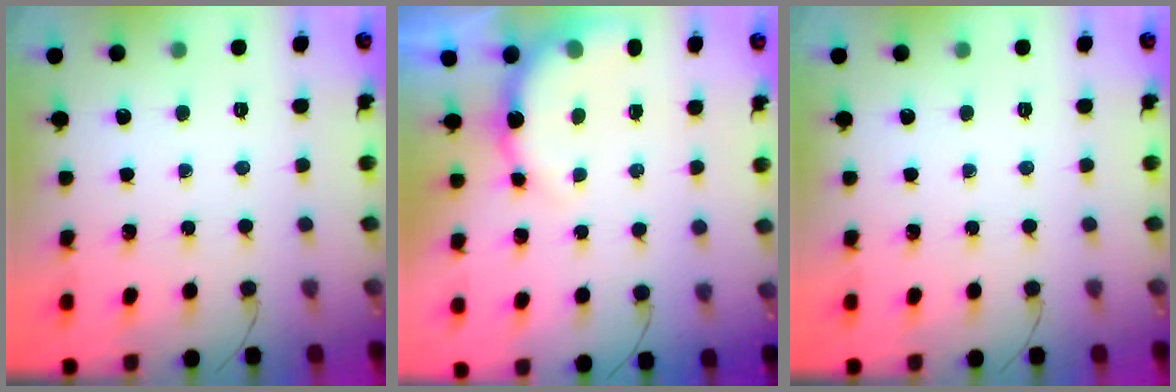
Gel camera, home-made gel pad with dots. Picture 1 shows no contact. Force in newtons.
{"total": 8.2, "press": 8.2, "slide": 0.4}
{"total": 0.0}